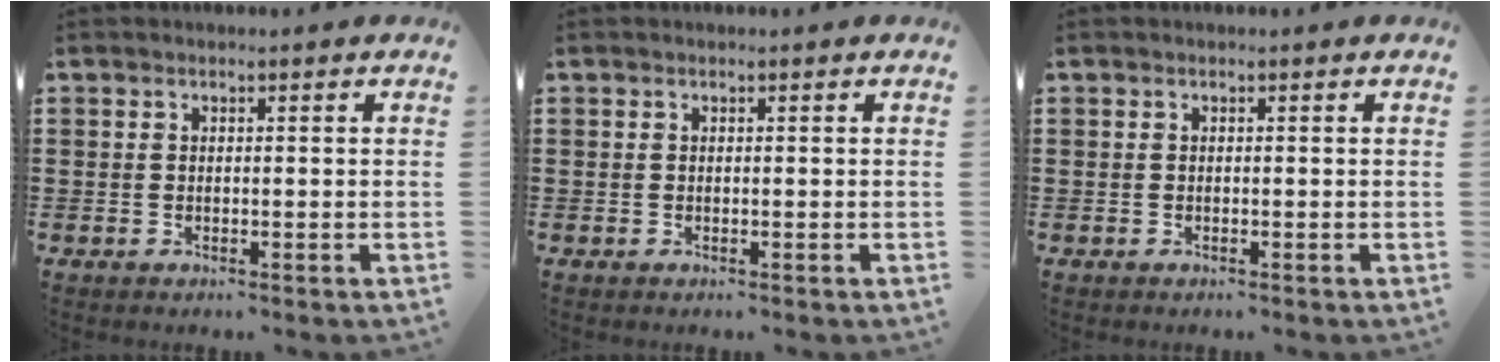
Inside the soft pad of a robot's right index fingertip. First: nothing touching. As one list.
[{"total": 0.0}, {"total": 0.0}]